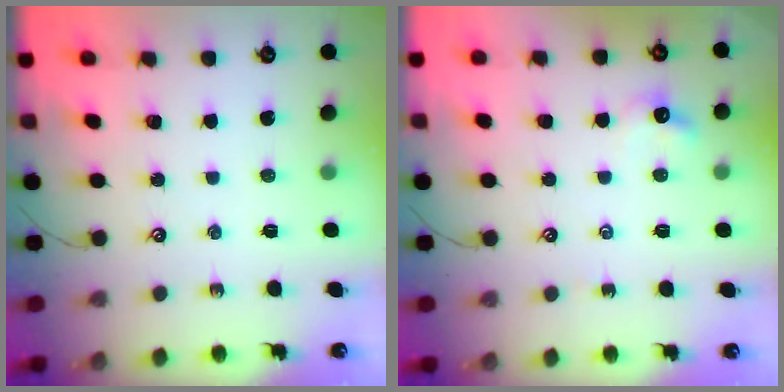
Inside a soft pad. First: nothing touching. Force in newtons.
{"total": 2.8, "press": 2.7, "slide": 0.6}